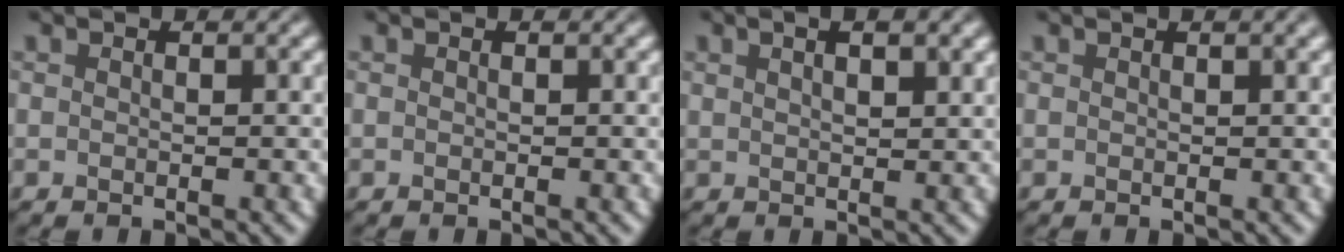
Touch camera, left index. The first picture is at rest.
{"total": 0.0}
{"total": 3.9, "force": [2.4, 1.5, 2.8], "torque": [-0.025, 0.011, 0.016]}
{"total": 1.5, "force": [0.9, 0.5, 1.2], "torque": [-0.012, 0.004, 0.007]}